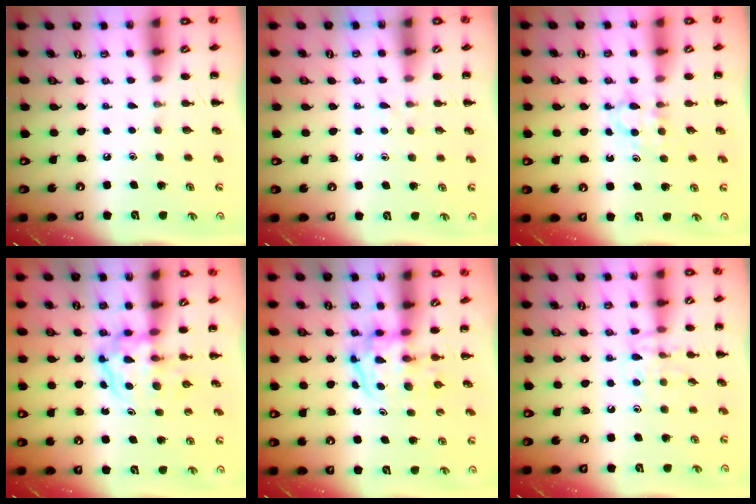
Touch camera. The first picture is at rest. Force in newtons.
{"total": 3.0, "press": 2.7, "slide": 1.2}
{"total": 3.5, "press": 3.2, "slide": 1.2}
{"total": 3.8, "press": 3.7, "slide": 0.4}
{"total": 3.8, "press": 3.7, "slide": 0.5}
{"total": 9.8, "press": 9.8, "slide": 1.1}